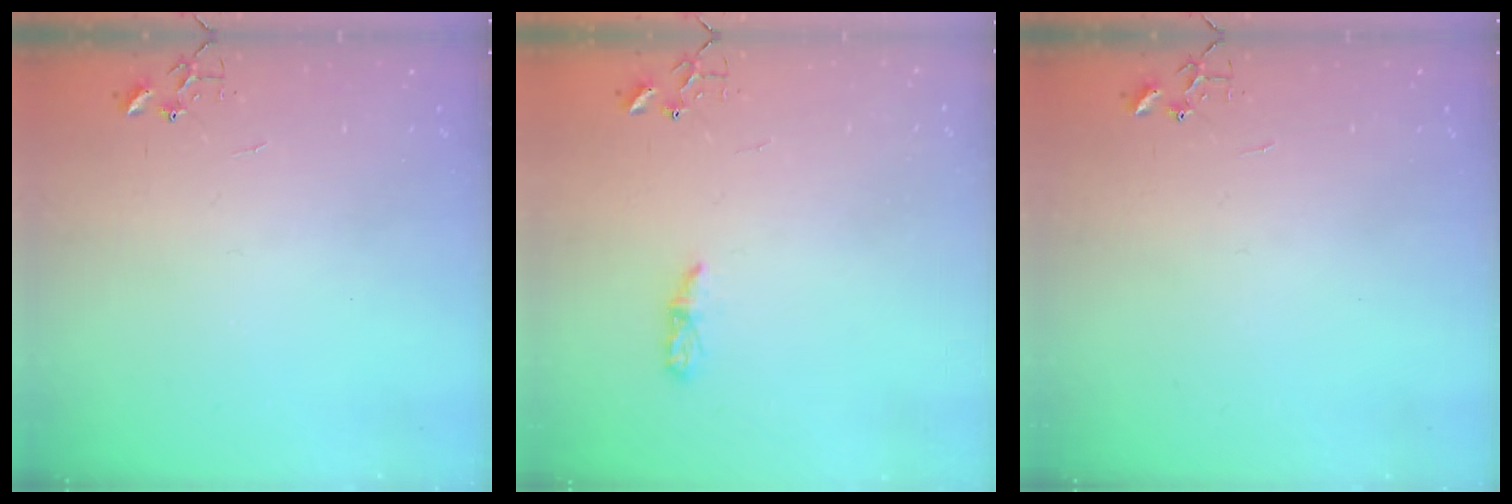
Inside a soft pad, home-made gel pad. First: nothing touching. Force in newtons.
{"total": 5.0, "press": 4.9, "slide": 0.5}
{"total": 0.0}